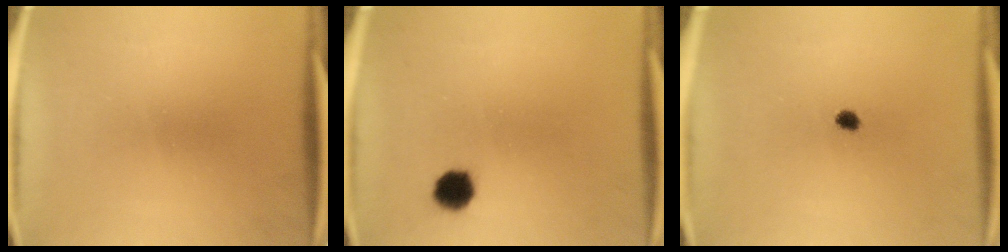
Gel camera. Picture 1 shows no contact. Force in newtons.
{"total": 4.6}
{"total": 1.8}